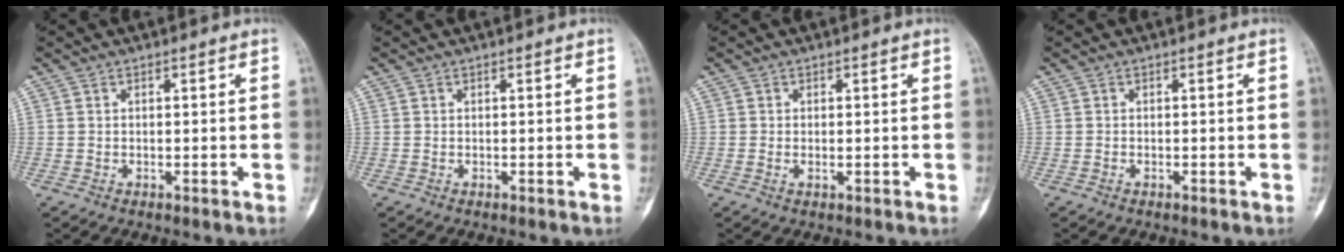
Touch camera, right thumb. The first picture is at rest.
{"total": 0.0}
{"total": 1.0, "force": [-0.1, 0.5, 0.8], "torque": [-0.016, 0.004, -0.001]}
{"total": 0.0}